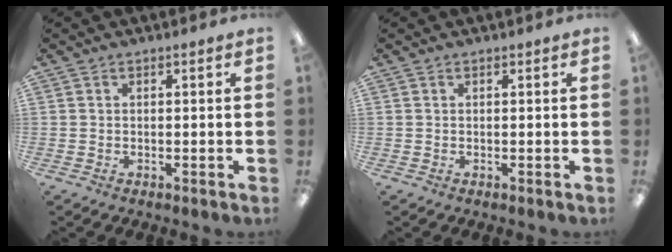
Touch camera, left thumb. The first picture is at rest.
{"total": 0.0}